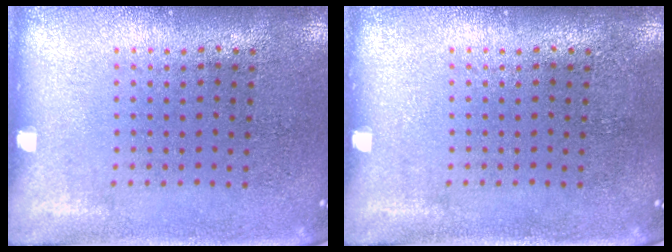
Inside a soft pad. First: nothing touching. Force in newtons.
{"total": 0.0}